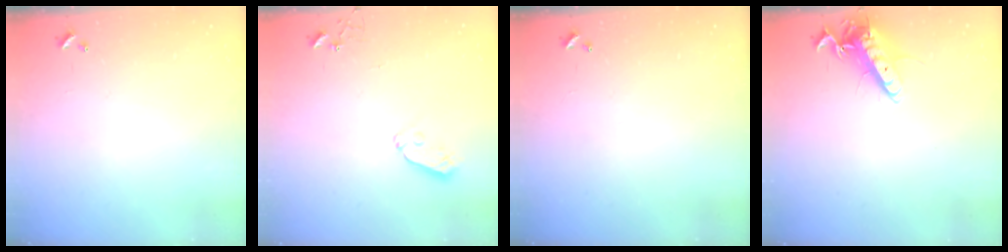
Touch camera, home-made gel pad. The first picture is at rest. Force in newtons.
{"total": 5.5, "press": 5.5, "slide": 0.6}
{"total": 0.0}
{"total": 13.6, "press": 13.5, "slide": 1.3}